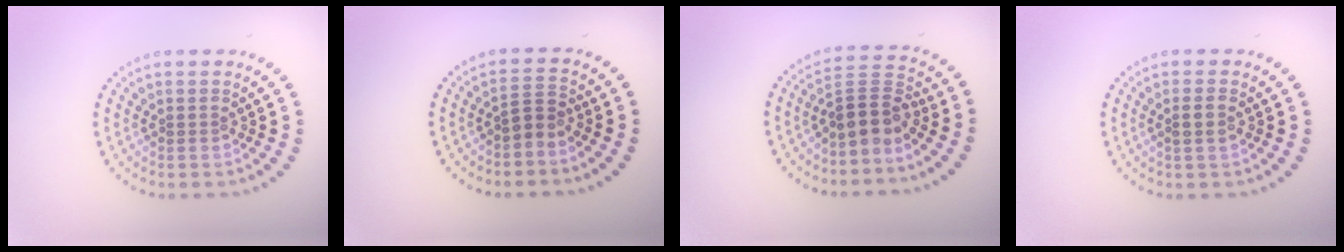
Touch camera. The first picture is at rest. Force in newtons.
{"total": 1.7, "press": 1.3, "slide": 1.2}
{"total": 3.8, "press": 3.1, "slide": 2.2}
{"total": 1.3, "press": 1.2, "slide": 0.6}